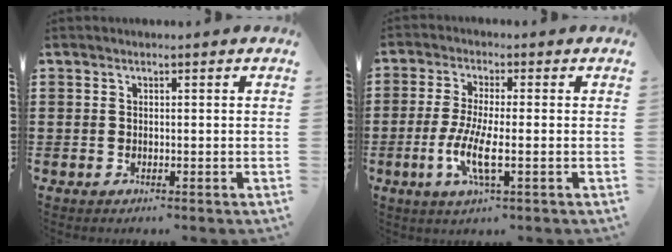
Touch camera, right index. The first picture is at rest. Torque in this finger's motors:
{"motor_torque": [1.24, 0.90, 0.17, 0.08]}